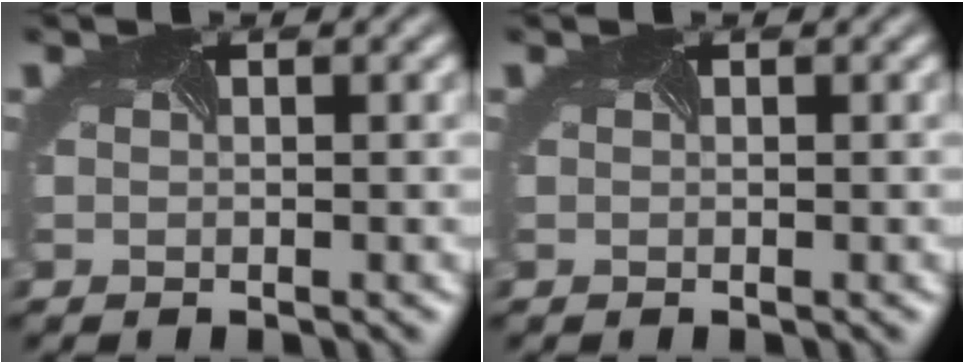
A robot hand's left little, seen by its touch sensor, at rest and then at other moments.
{"total": 0.0}